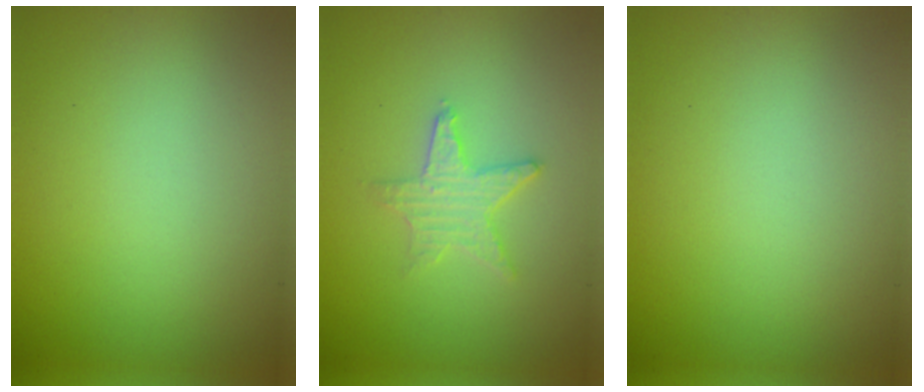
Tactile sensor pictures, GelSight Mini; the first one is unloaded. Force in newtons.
{"total": 2.7, "press": 2.6, "slide": 0.5}
{"total": 0.0}